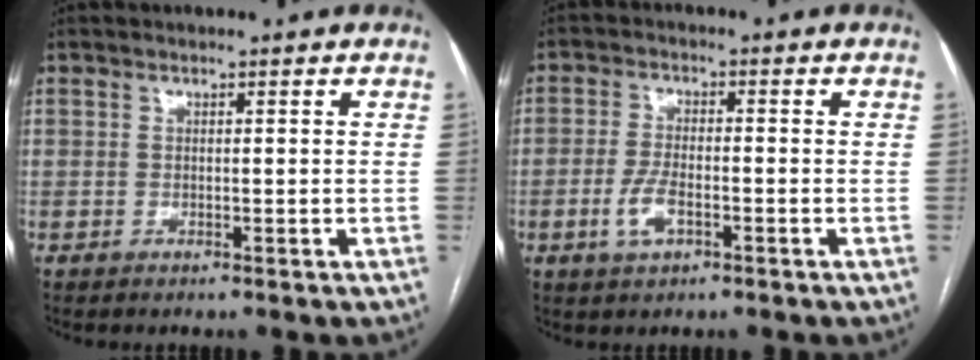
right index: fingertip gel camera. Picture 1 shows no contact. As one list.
[{"total": 4.6, "force": [-1.8, 1.9, 3.8], "torque": [-0.081, -0.001, -0.032]}]